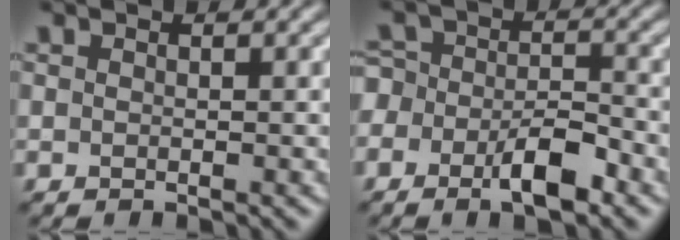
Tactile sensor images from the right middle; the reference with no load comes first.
{"total": 5.1, "force": [-3.0, 2.6, 3.3], "torque": [-0.049, 0.001, -0.058]}